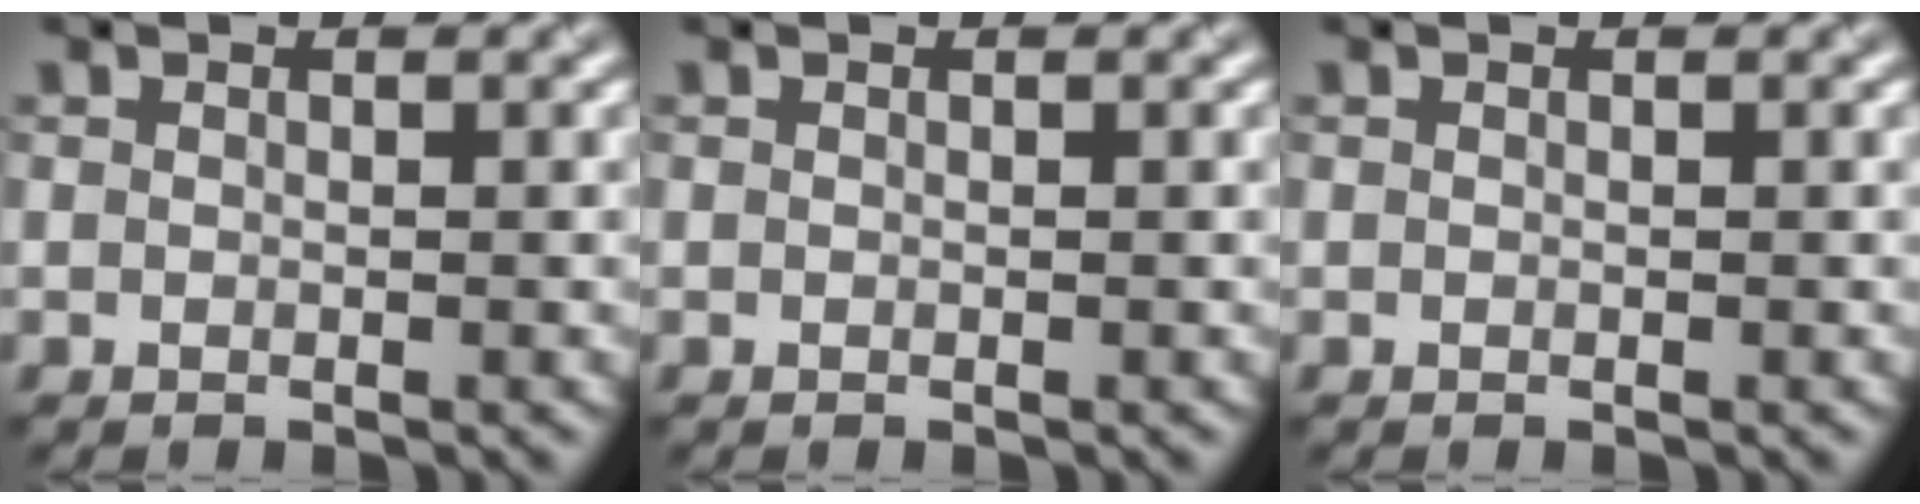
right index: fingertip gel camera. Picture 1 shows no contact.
{"total": 0.0}
{"total": 0.0}